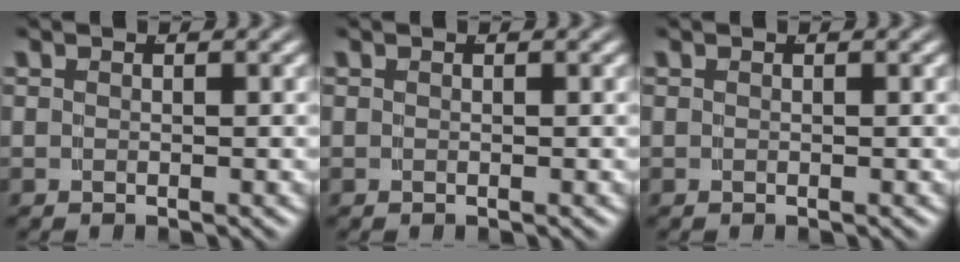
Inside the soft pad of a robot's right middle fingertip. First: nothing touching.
{"total": 0.0}
{"total": 0.0}